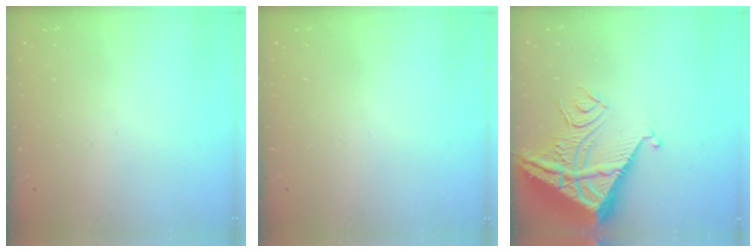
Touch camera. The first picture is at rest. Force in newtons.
{"total": 0.0}
{"total": 11.5, "press": 11.5, "slide": 1.2}